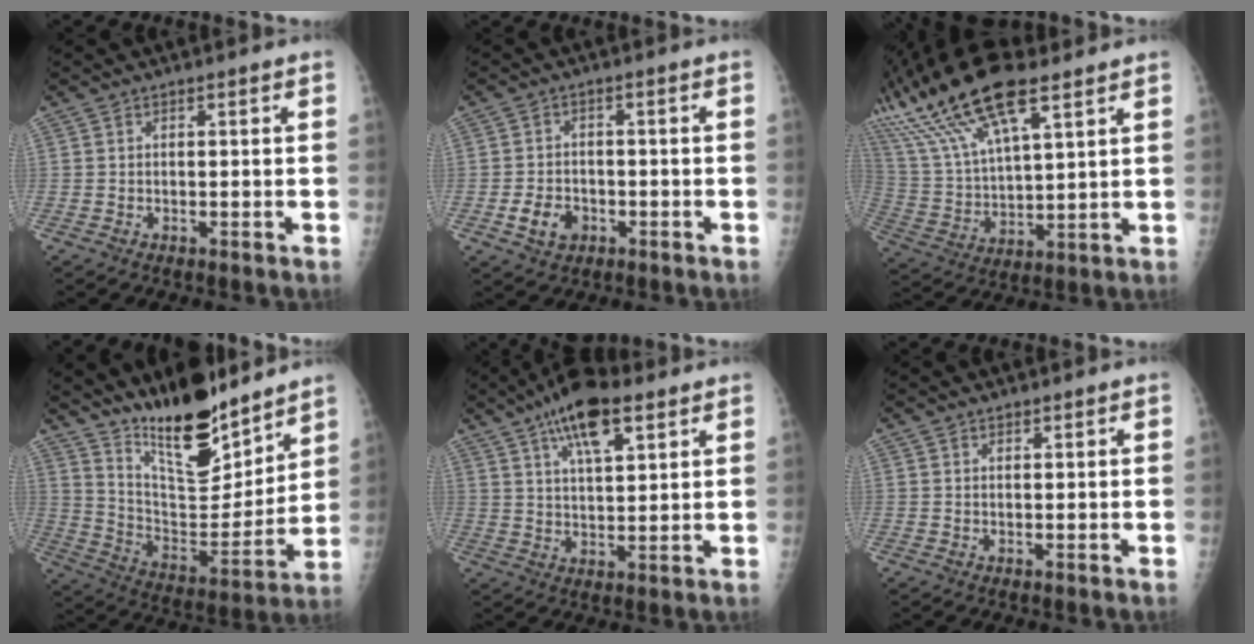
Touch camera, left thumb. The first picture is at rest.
{"total": 5.0, "force": [-1.8, 3.9, 2.5], "torque": [-0.033, 0.009, -0.026]}
{"total": 23.1, "force": [14.0, 8.1, 16.5], "torque": [-0.342, -0.013, 0.267]}
{"total": 18.9, "force": [14.8, 6.1, 9.9], "torque": [-0.116, -0.111, 0.257]}
{"total": 11.8, "force": [6.8, 4.5, 8.5], "torque": [-0.124, -0.021, 0.113]}
{"total": 1.0, "force": [0.8, 0.5, 0.2], "torque": [0.007, -0.005, 0.009]}